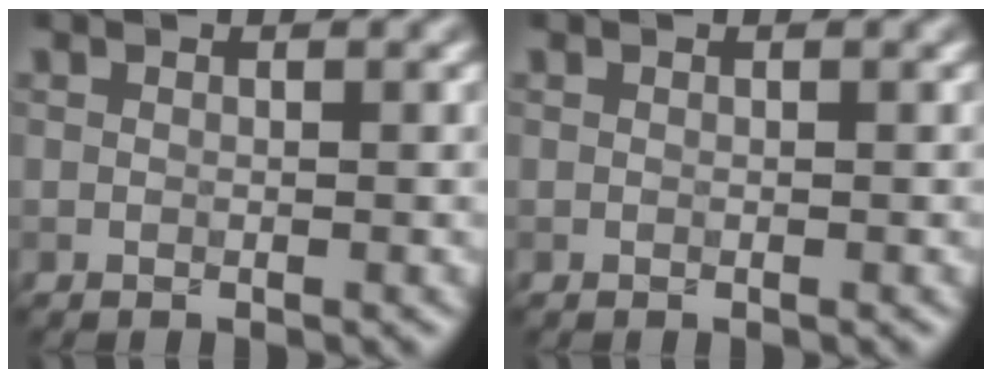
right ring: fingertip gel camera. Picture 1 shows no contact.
{"total": 0.0}